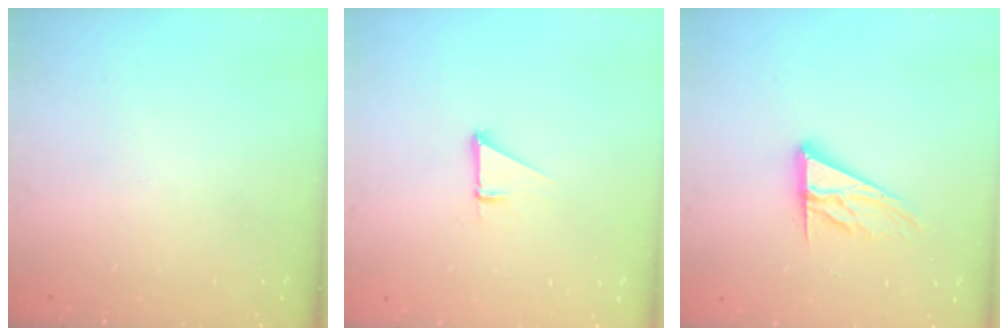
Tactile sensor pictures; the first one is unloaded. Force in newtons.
{"total": 1.9, "press": 1.9, "slide": 0.0}
{"total": 12.4, "press": 12.2, "slide": 2.2}